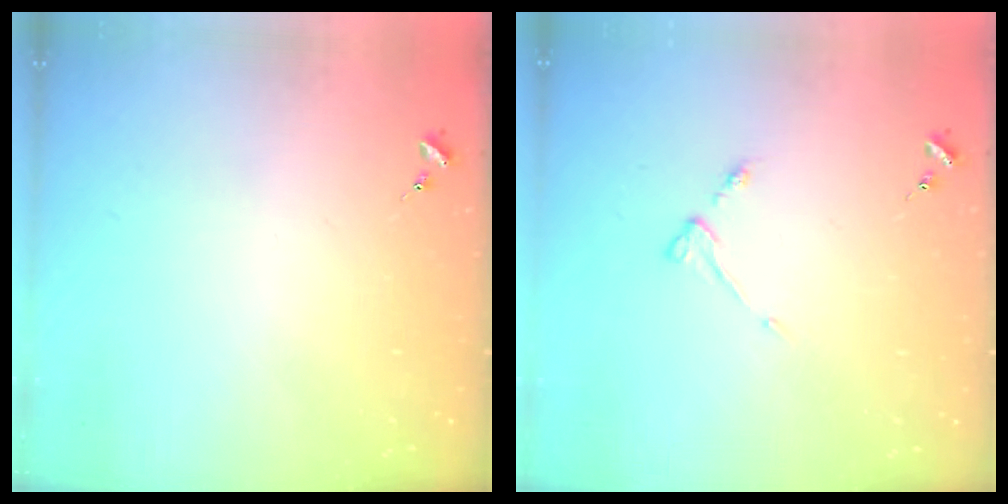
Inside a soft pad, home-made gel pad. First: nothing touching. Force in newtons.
{"total": 4.7, "press": 4.7, "slide": 0.7}